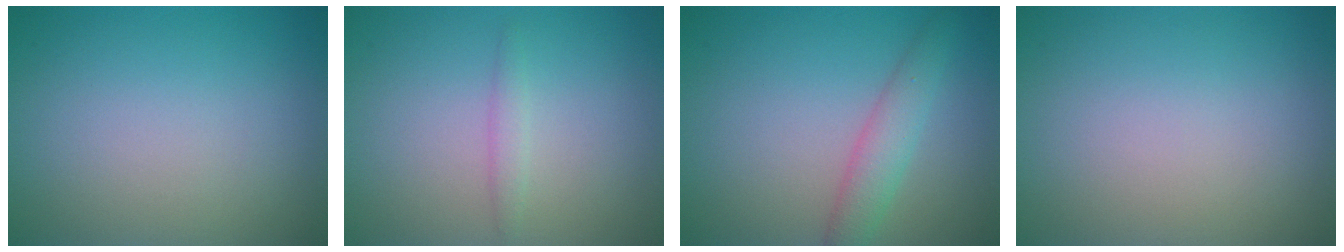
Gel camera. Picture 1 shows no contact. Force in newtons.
{"total": 1.0, "press": 1.0, "slide": 0.0}
{"total": 2.7, "press": 2.7, "slide": 0.2}
{"total": 0.0}